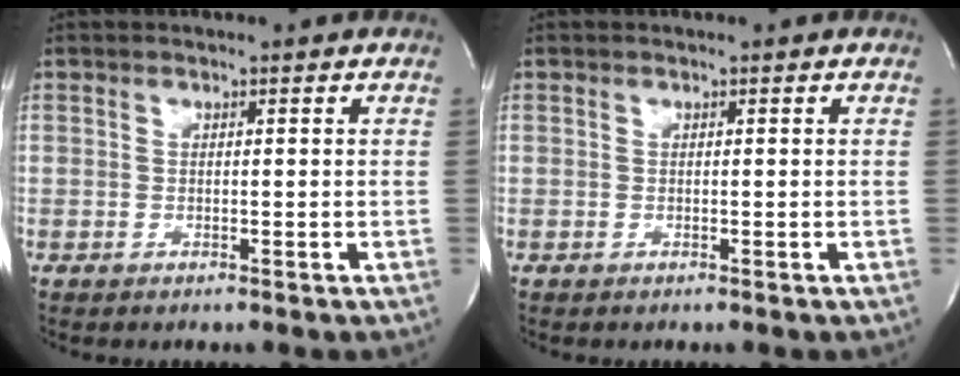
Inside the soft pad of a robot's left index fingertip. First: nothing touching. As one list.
[{"total": 0.0}]